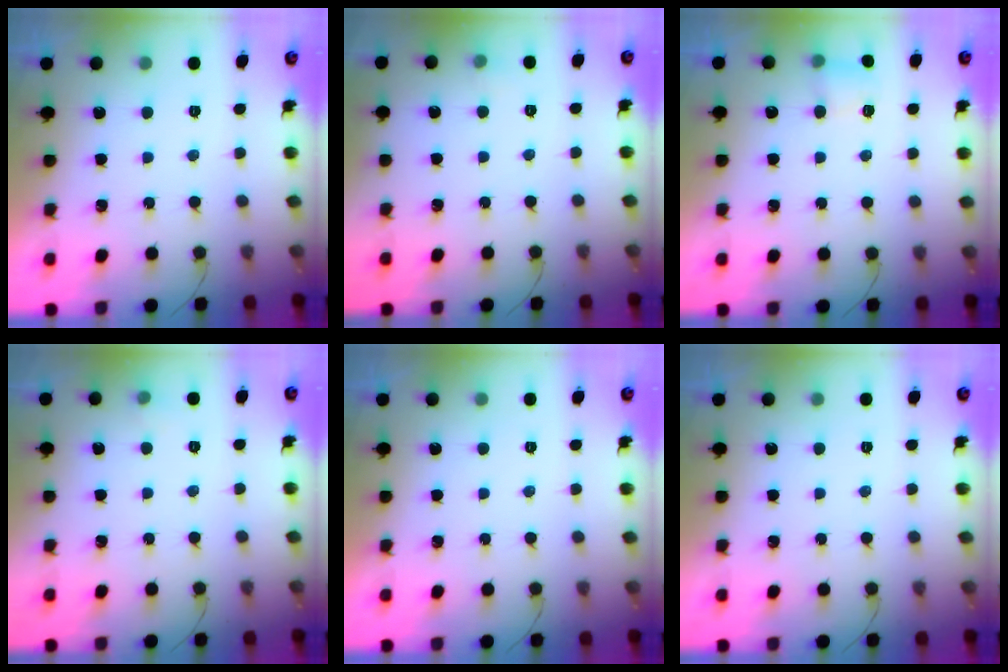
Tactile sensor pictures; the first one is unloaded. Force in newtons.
{"total": 3.5, "press": 3.4, "slide": 1.0}
{"total": 4.6, "press": 4.4, "slide": 1.2}
{"total": 3.3, "press": 2.6, "slide": 2.1}
{"total": 0.0}
{"total": 0.0}